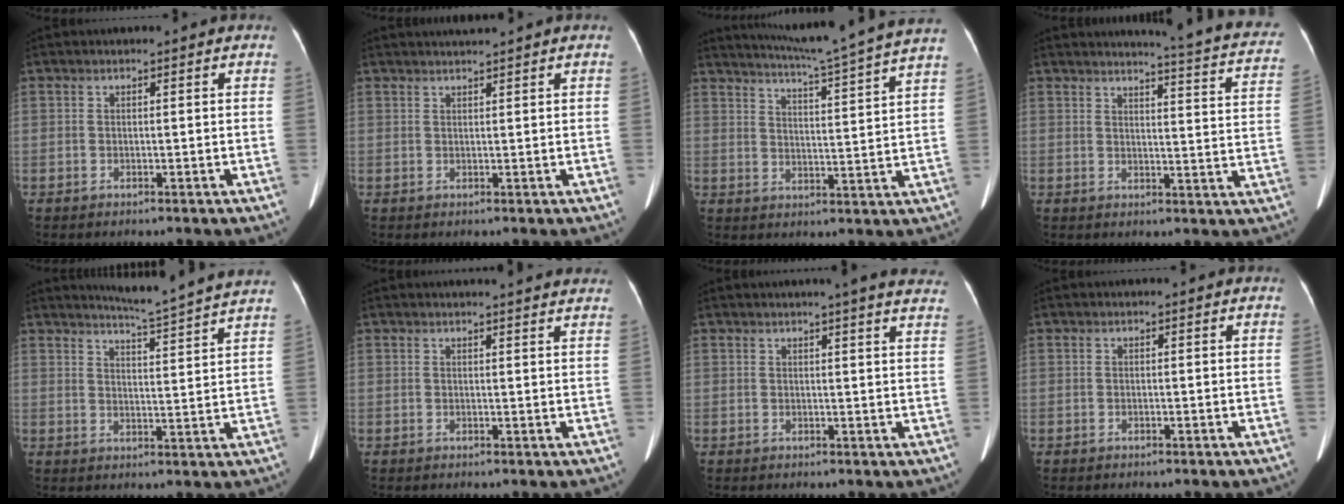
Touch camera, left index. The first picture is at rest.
{"total": 1.8, "force": [1.6, -0.6, 0.5], "torque": [-0.005, 0.009, 0.034]}
{"total": 19.1, "force": [17.0, -2.4, 8.3], "torque": [-0.145, -0.044, 0.218]}
{"total": 16.6, "force": [15.5, 0.6, 6.0], "torque": [-0.065, -0.077, 0.152]}
{"total": 11.2, "force": [10.6, -1.8, 3.3], "torque": [-0.064, -0.027, 0.134]}
{"total": 7.5, "force": [7.0, 0.3, 2.5], "torque": [-0.026, 0.007, 0.062]}
{"total": 11.3, "force": [10.1, 0.2, 5.1], "torque": [-0.054, -0.016, 0.095]}
{"total": 0.0}